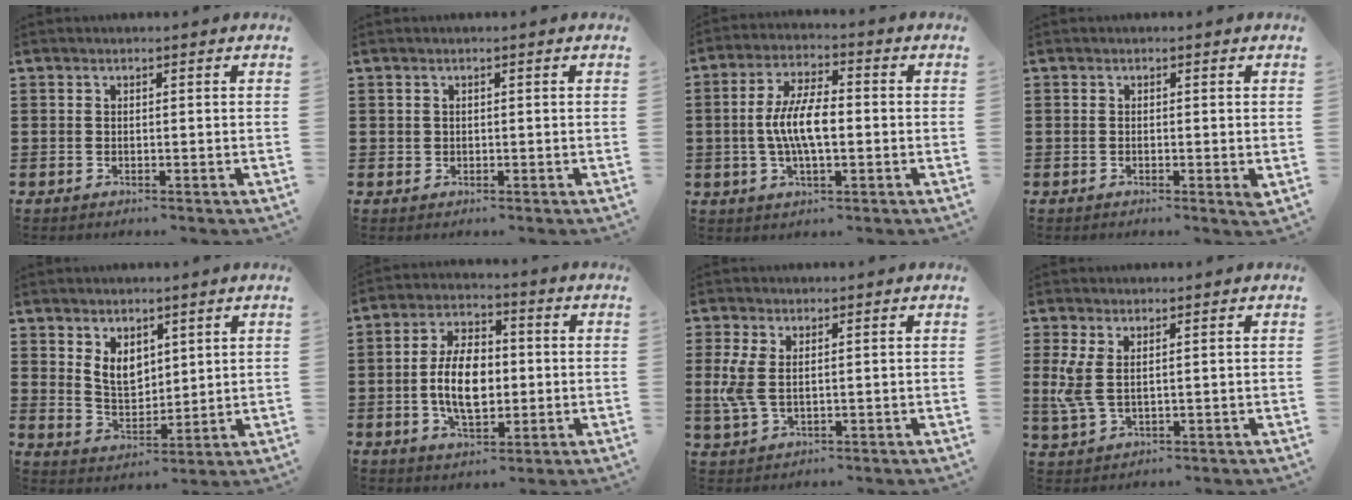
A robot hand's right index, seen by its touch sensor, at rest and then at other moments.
{"total": 0.7, "force": [0.2, 0.6, 0.1], "torque": [-0.004, 0.004, 0.003]}
{"total": 8.1, "force": [-0.7, 2.9, 7.5], "torque": [-0.168, -0.005, -0.022]}
{"total": 0.9, "force": [-0.2, 0.2, 0.8], "torque": [-0.015, -0.002, -0.003]}
{"total": 5.4, "force": [2.6, 3.8, 2.9], "torque": [-0.062, 0.003, 0.048]}
{"total": 9.3, "force": [-0.5, 5.2, 7.7], "torque": [-0.152, 0.002, -0.018]}
{"total": 4.9, "force": [0.8, 2.4, 4.2], "torque": [-0.104, -0.002, 0.010]}
{"total": 4.1, "force": [1.0, 1.8, 3.5], "torque": [-0.094, -0.005, 0.013]}